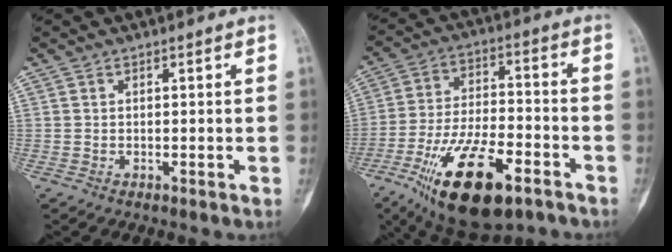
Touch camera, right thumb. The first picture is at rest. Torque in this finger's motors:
{"motor_torque": [0.82, 0.06, 1.82, -0.94, 0.15]}